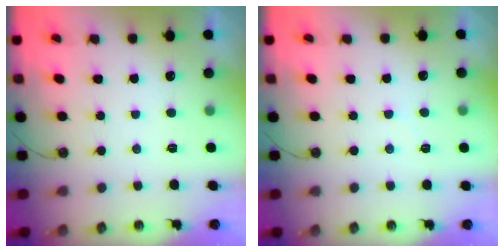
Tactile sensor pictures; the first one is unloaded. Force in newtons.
{"total": 2.0, "press": 2.0, "slide": 0.4}